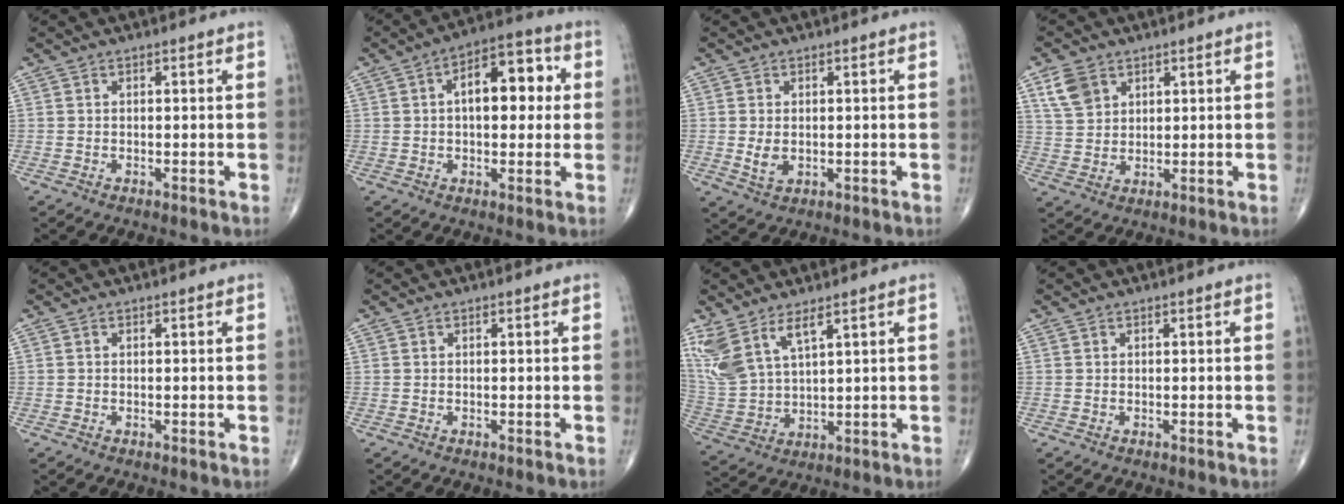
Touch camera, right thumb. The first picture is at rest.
{"total": 12.2, "force": [2.1, 6.4, 10.1], "torque": [-0.116, 0.024, 0.023]}
{"total": 3.1, "force": [0.0, 2.1, 2.3], "torque": [-0.041, -0.007, 0.006]}
{"total": 6.1, "force": [3.3, 4.2, 2.9], "torque": [-0.043, -0.010, 0.068]}
{"total": 0.0}
{"total": 0.0}
{"total": 11.0, "force": [6.6, 4.3, 7.6], "torque": [-0.175, -0.024, 0.152]}
{"total": 0.0}